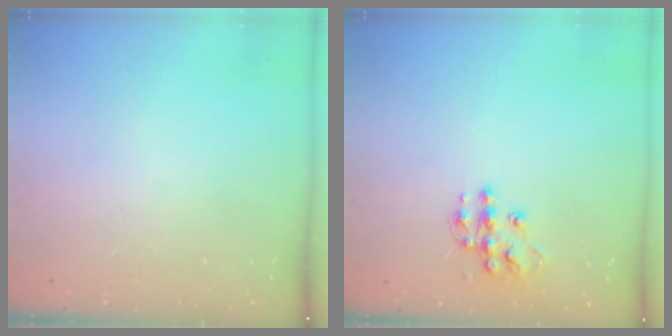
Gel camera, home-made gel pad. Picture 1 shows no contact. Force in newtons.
{"total": 10.8, "press": 10.8, "slide": 0.6}